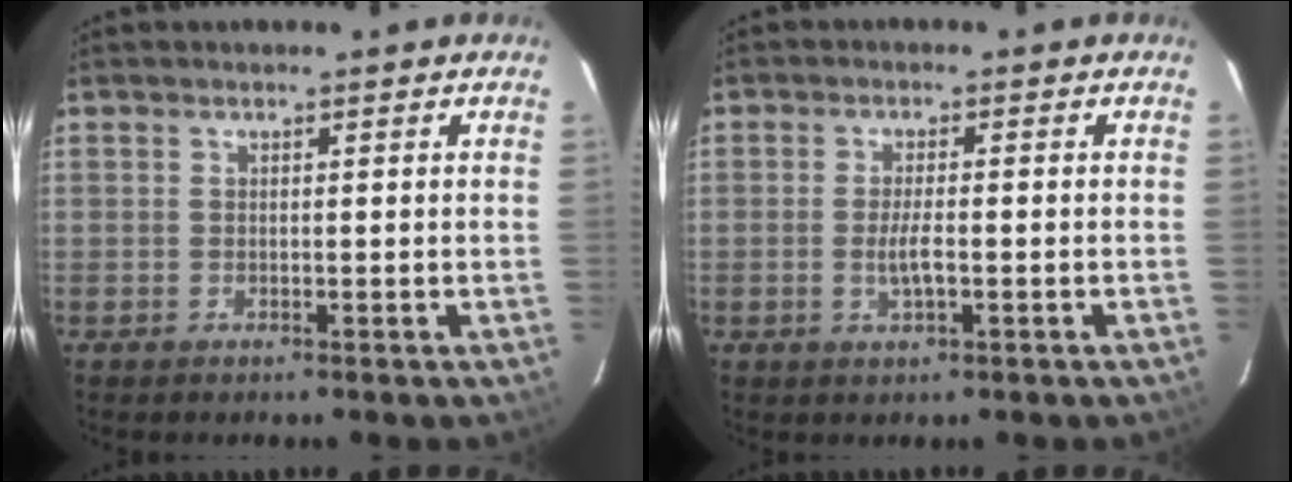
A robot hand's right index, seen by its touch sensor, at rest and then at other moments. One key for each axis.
{"total": 3.3, "fx": -0.9, "fy": 0.6, "fz": 3.1, "tx": -0.060, "ty": -0.007, "tz": -0.016}